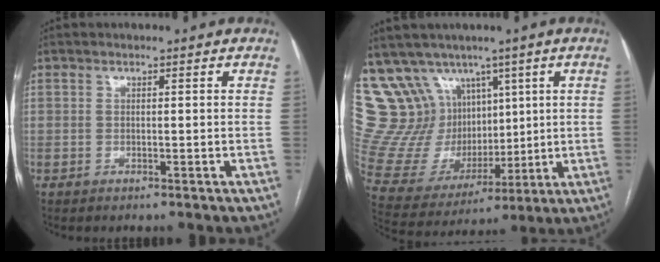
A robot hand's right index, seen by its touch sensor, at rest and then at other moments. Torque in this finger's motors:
{"motor_torque": [-0.87, 1.13, -0.35, -0.11]}